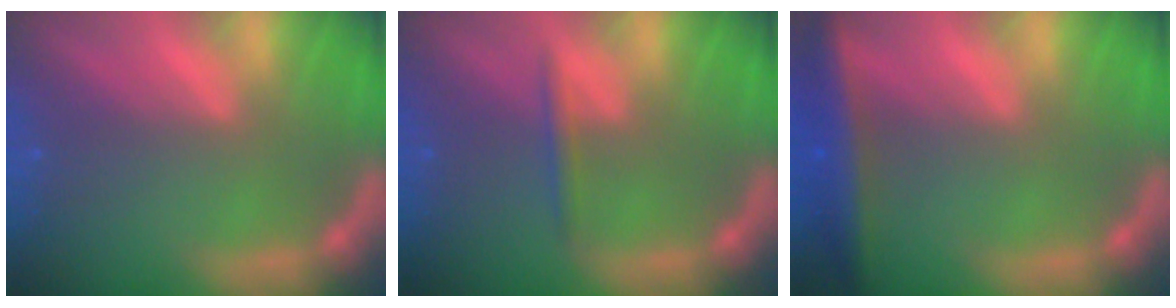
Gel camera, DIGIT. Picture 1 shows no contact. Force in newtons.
{"total": 1.4}
{"total": 5.0}